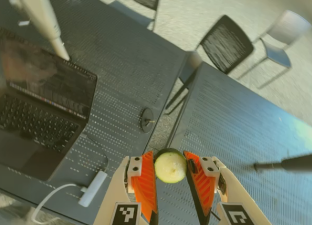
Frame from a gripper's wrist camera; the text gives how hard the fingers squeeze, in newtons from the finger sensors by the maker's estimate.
{"total": 8.1, "left": 7.8, "right": 8.3}